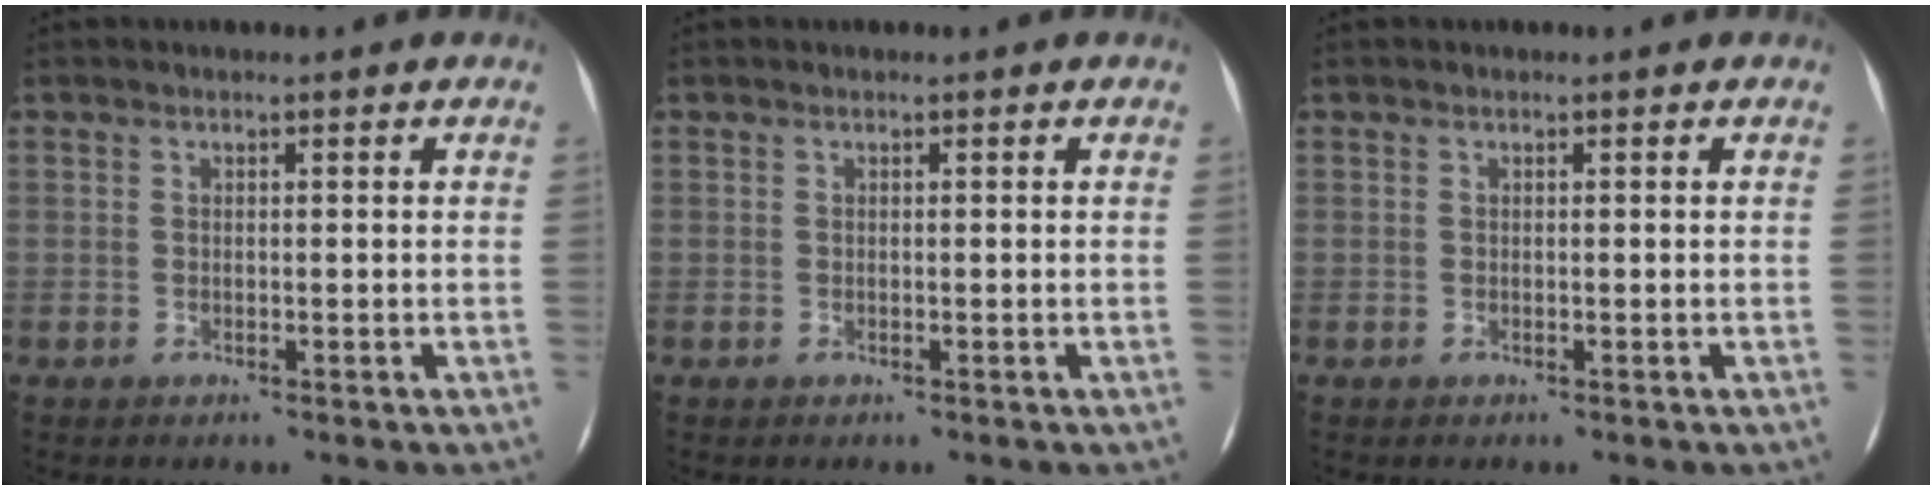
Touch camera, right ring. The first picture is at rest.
{"total": 0.0}
{"total": 0.0}